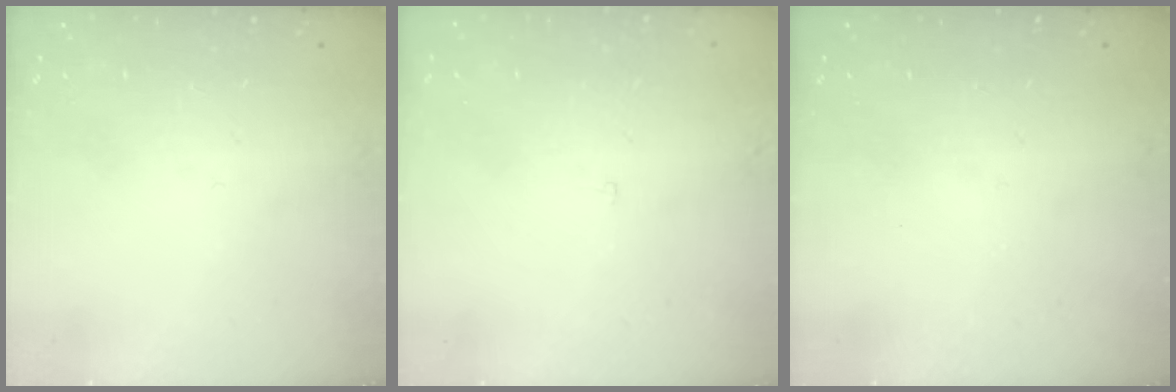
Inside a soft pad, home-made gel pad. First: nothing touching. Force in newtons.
{"total": 1.9, "press": 1.9, "slide": 0.1}
{"total": 0.0}